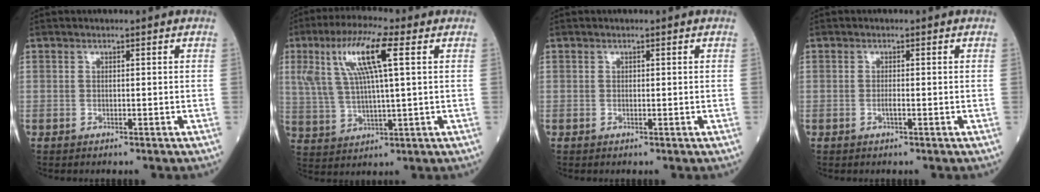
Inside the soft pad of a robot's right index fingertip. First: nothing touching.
{"total": 12.0, "force": [4.3, 1.5, 11.1], "torque": [-0.233, 0.020, 0.081]}
{"total": 0.0}
{"total": 0.9, "force": [-0.4, 0.0, 0.8], "torque": [-0.014, 0.001, -0.008]}